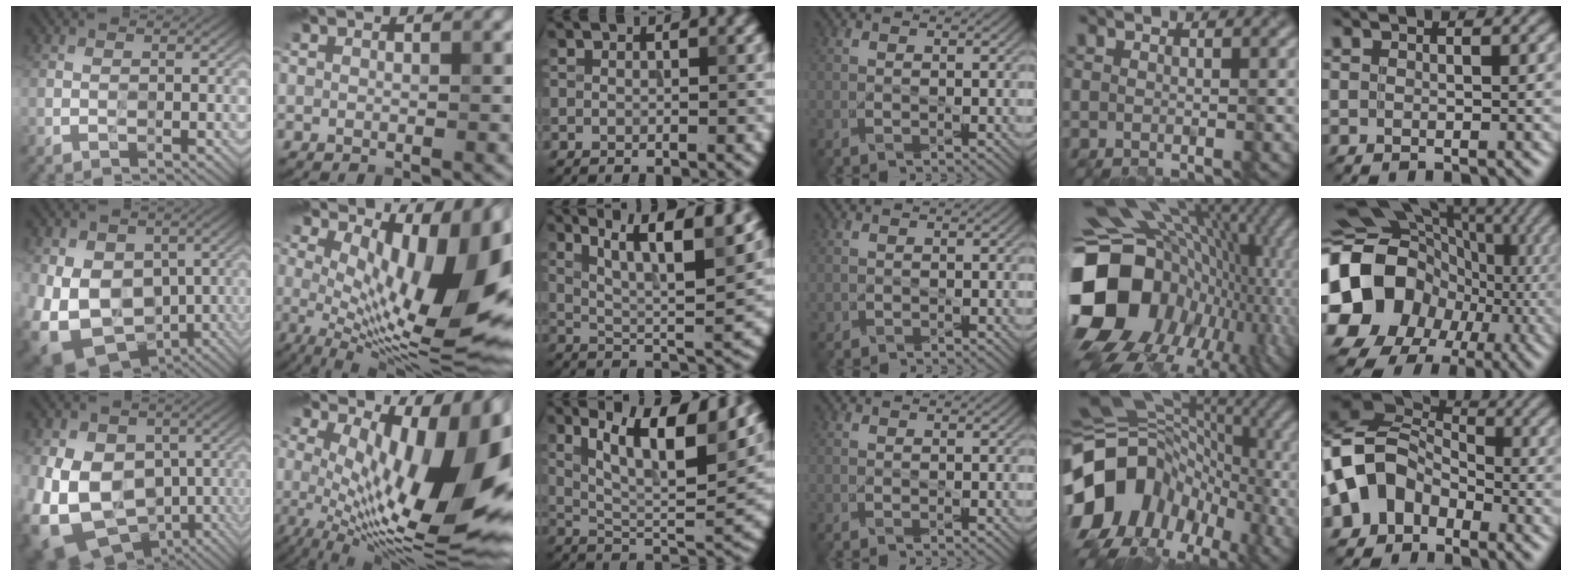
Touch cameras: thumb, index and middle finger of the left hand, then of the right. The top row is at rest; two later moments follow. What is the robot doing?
{"motion": "wipe", "object": "plastic plate"}